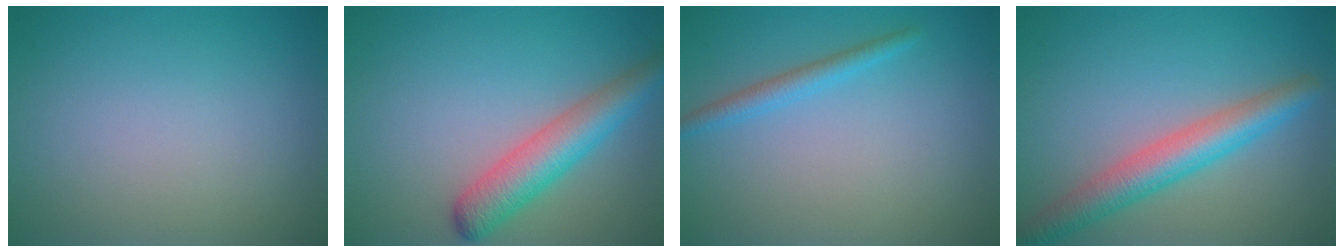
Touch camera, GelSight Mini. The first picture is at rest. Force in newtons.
{"total": 4.7, "press": 4.7, "slide": 0.2}
{"total": 1.8, "press": 1.8, "slide": 0.1}
{"total": 4.9, "press": 4.9, "slide": 0.3}